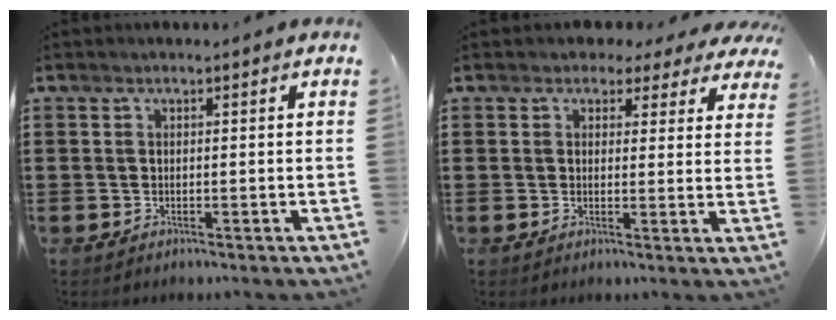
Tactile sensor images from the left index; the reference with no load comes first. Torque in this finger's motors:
{"motor_torque": [2.14, 0.00, 0.66, 0.02]}